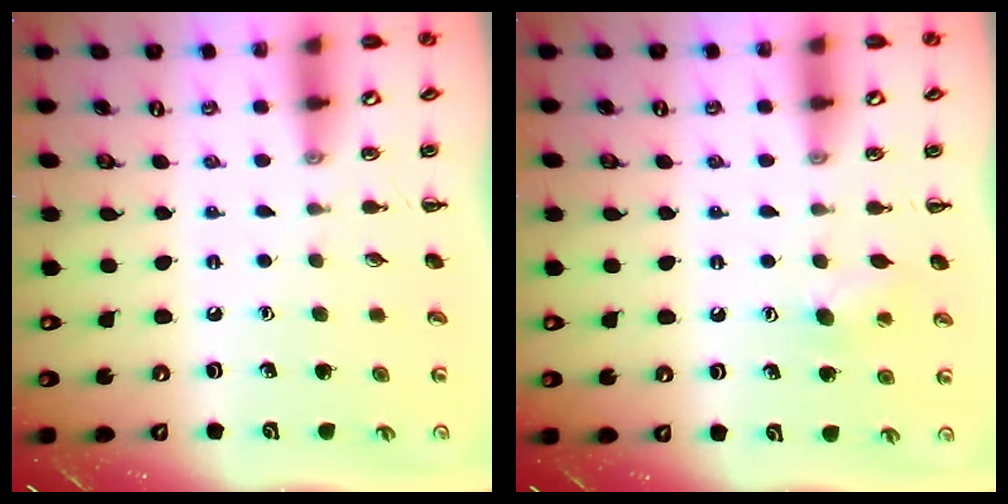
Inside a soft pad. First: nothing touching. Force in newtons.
{"total": 6.5, "press": 6.3, "slide": 1.5}